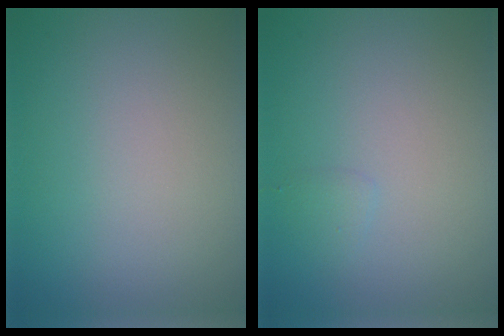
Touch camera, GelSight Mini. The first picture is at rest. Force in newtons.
{"total": 0.7, "press": 0.7, "slide": 0.0}